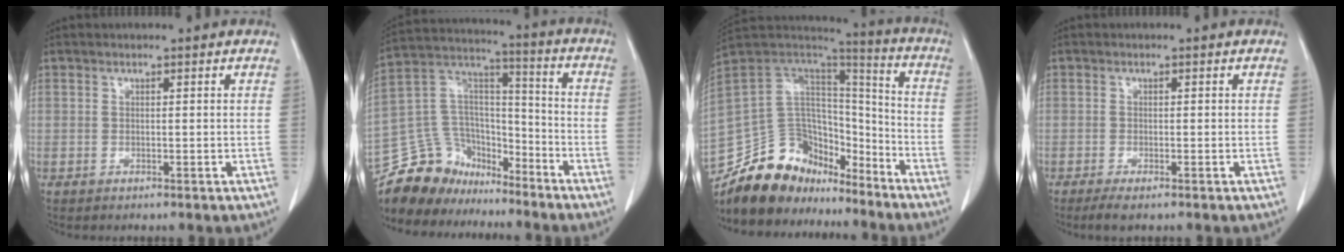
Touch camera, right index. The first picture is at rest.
{"total": 15.8, "force": [-13.7, 7.6, 2.3], "torque": [-0.052, 0.074, -0.244]}
{"total": 19.1, "force": [-15.8, 9.2, 5.5], "torque": [-0.094, 0.061, -0.264]}
{"total": 2.6, "force": [-1.8, 0.3, 1.8], "torque": [-0.032, -0.008, -0.031]}